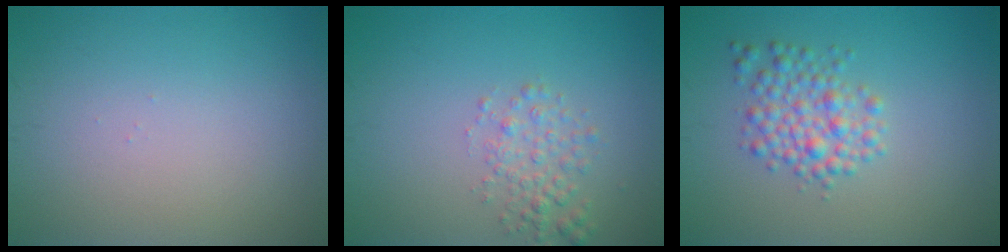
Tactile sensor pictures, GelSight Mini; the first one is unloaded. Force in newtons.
{"total": 2.2, "press": 2.2, "slide": 0.1}
{"total": 3.3, "press": 3.3, "slide": 0.1}